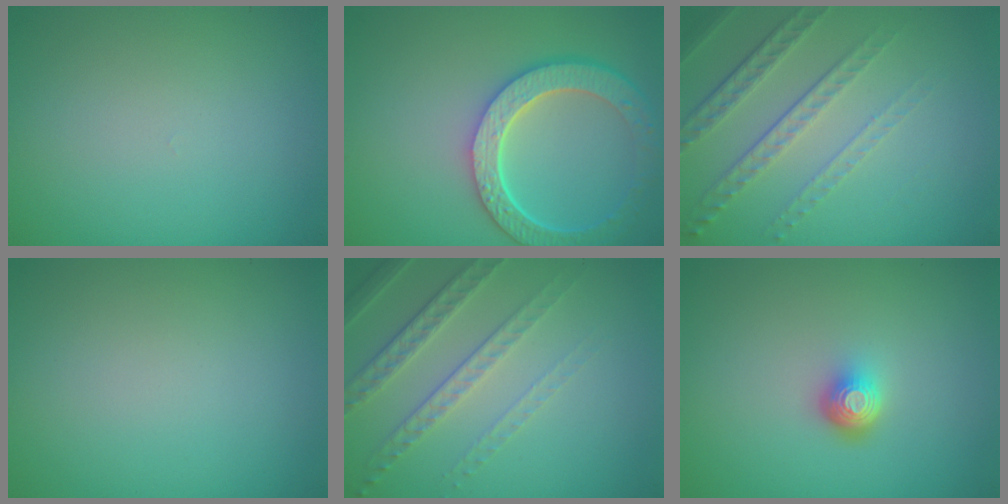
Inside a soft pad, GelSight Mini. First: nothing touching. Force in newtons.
{"total": 6.5, "press": 5.1, "slide": 4.0}
{"total": 4.8, "press": 3.2, "slide": 3.5}
{"total": 0.0}
{"total": 4.7, "press": 3.2, "slide": 3.4}
{"total": 2.2, "press": 1.5, "slide": 1.6}